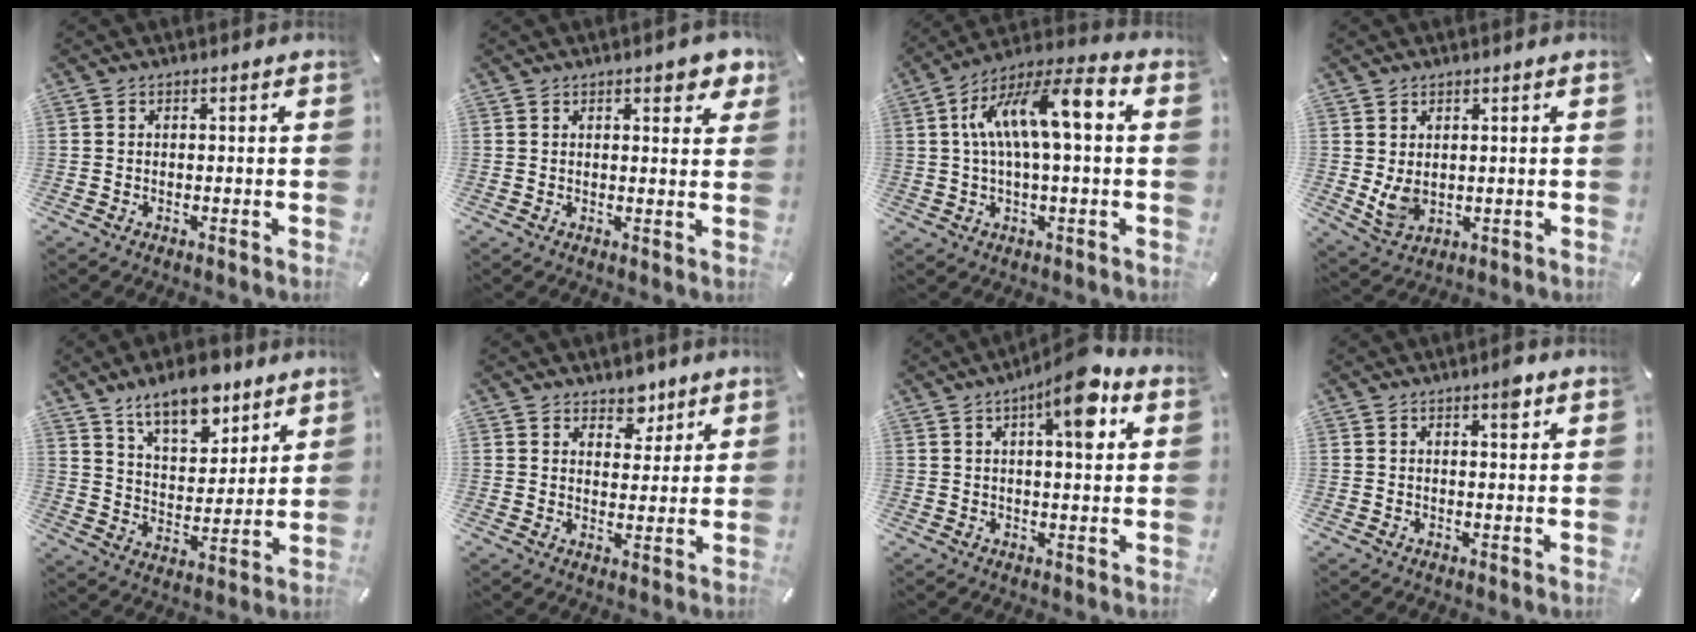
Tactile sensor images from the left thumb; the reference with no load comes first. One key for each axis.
{"total": 4.1, "fx": 2.7, "fy": 1.6, "fz": 2.5, "tx": -0.032, "ty": -0.009, "tz": 0.043}
{"total": 14.1, "fx": 2.5, "fy": 5.0, "fz": 12.9, "tx": -0.245, "ty": 0.007, "tz": 0.040}
{"total": 5.0, "fx": 1.3, "fy": 4.1, "fz": 2.7, "tx": -0.055, "ty": -0.008, "tz": 0.023}
{"total": 12.8, "fx": 10.1, "fy": 5.9, "fz": 5.1, "tx": -0.078, "ty": -0.063, "tz": 0.184}
{"total": 5.9, "fx": 4.6, "fy": 3.7, "fz": 0.4, "tx": 0.012, "ty": -0.033, "tz": 0.079}
{"total": 11.3, "fx": 5.0, "fy": 3.1, "fz": 9.6, "tx": -0.142, "ty": -0.020, "tz": 0.075}
{"total": 3.2, "fx": 1.9, "fy": 0.9, "fz": 2.4, "tx": -0.027, "ty": -0.006, "tz": 0.027}